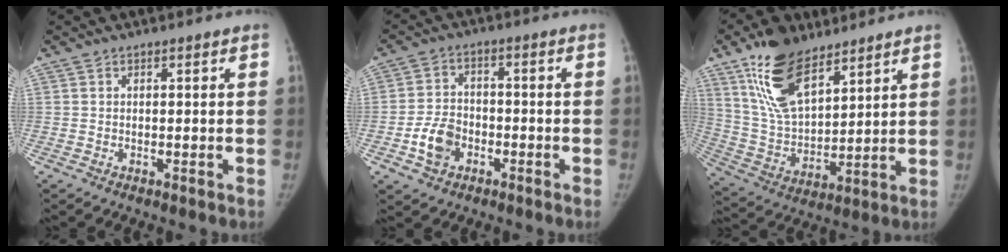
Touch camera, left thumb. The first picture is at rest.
{"total": 7.0, "force": [-2.7, 5.2, 3.7], "torque": [-0.058, 0.020, -0.051]}
{"total": 16.6, "force": [10.6, 7.7, 10.1], "torque": [-0.155, -0.045, 0.209]}